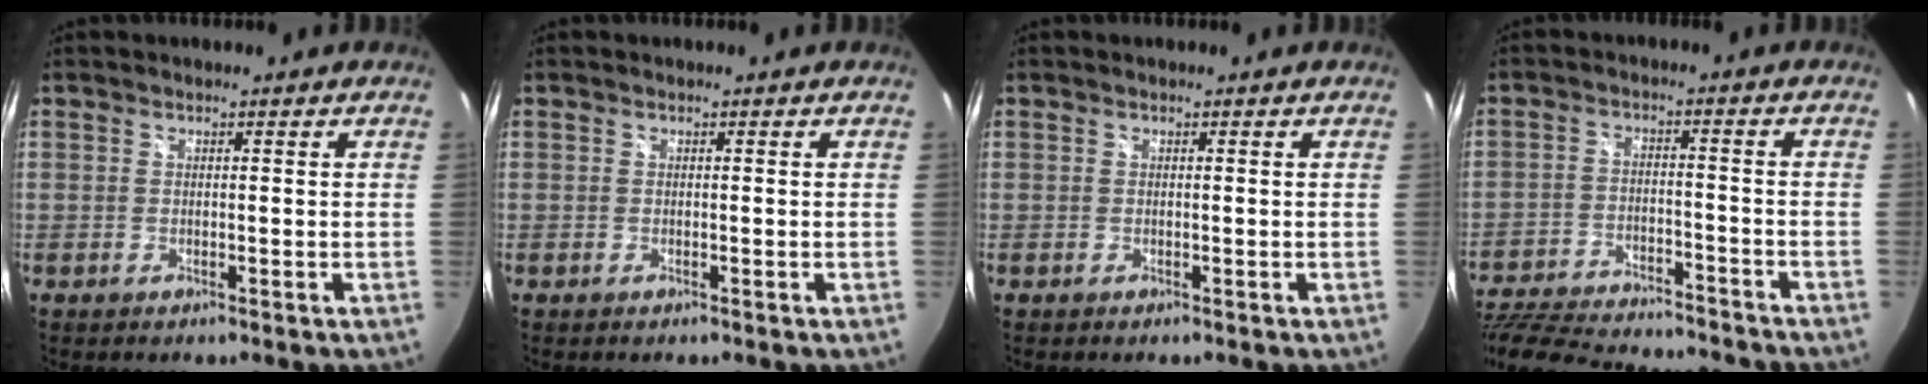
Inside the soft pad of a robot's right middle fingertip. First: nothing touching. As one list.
[{"total": 0.0}, {"total": 0.0}, {"total": 25.1, "force": [-21.4, 7.0, 11.2], "torque": [-0.241, -0.037, -0.317]}]